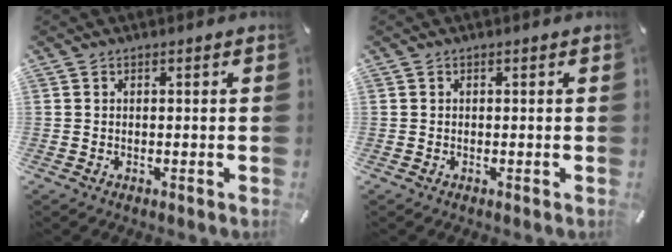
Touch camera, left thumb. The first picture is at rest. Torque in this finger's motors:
{"motor_torque": [0.00, 0.00, -0.03, 0.03, 0.00]}